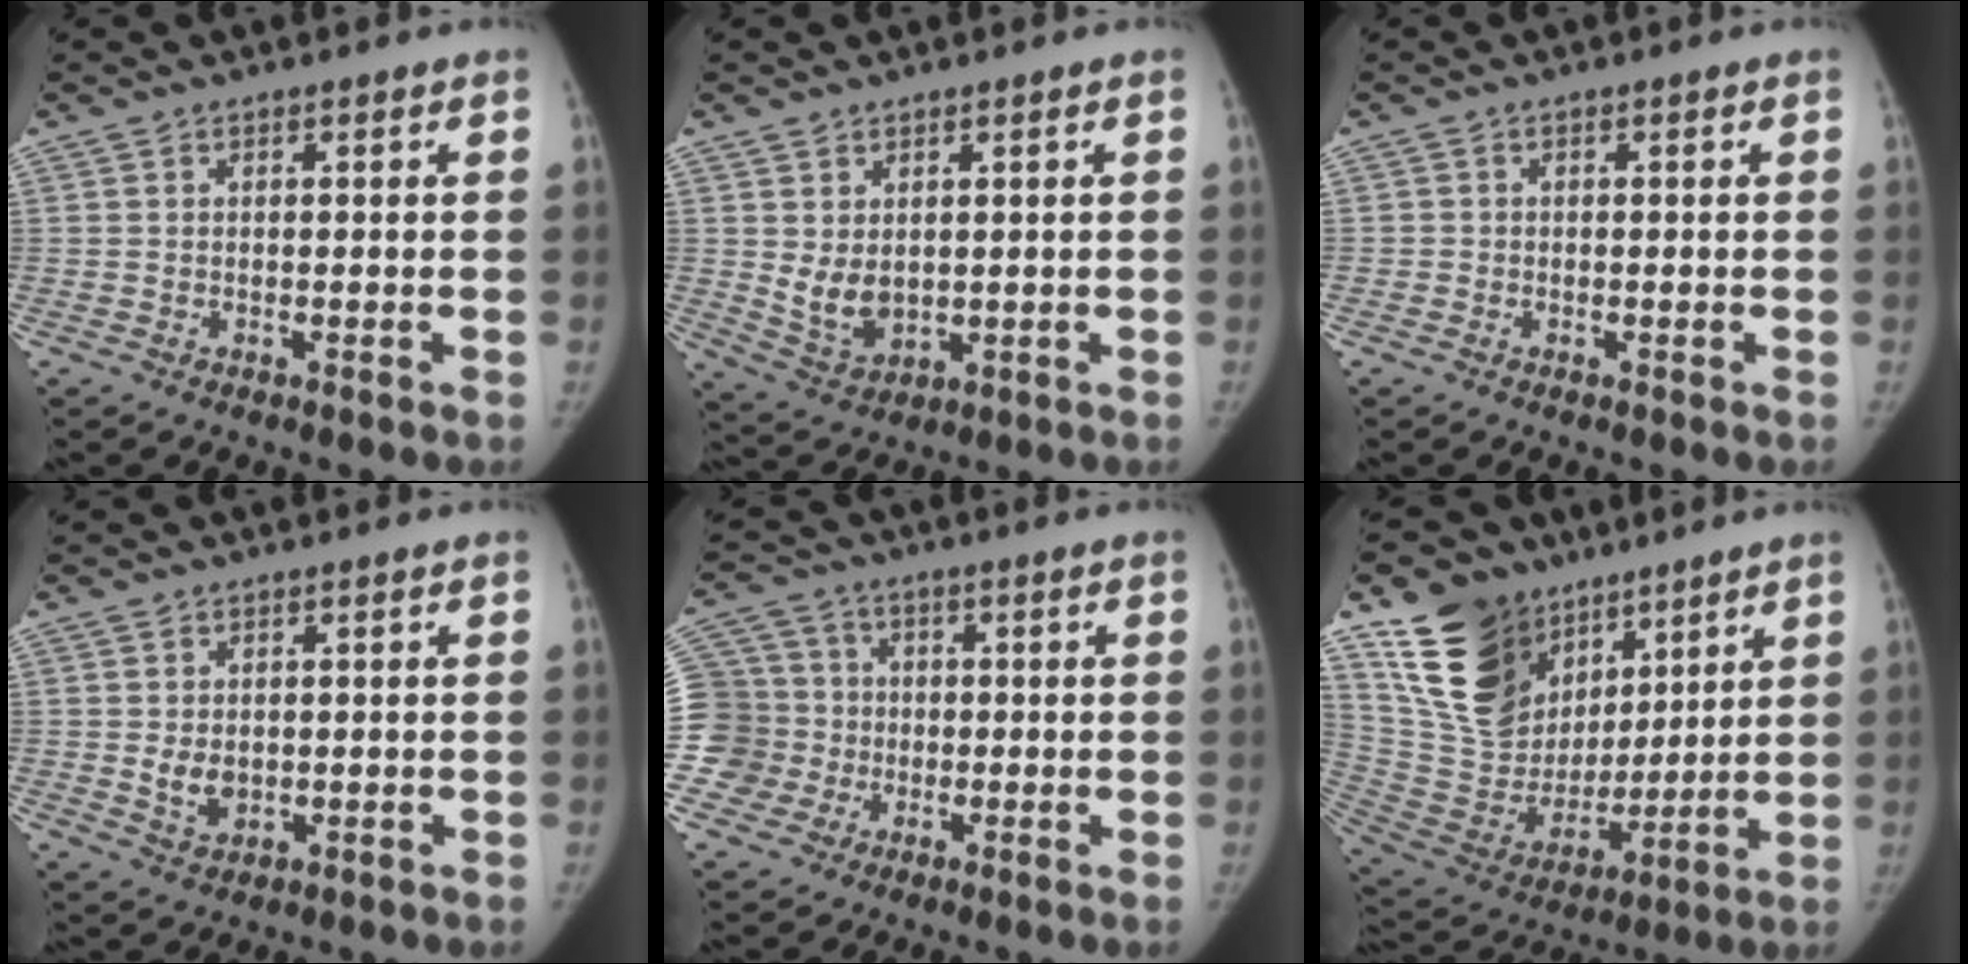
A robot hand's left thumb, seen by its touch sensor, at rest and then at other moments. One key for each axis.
{"total": 5.4, "fx": 0.8, "fy": 3.8, "fz": 3.7, "tx": -0.056, "ty": -0.025, "tz": 0.034}
{"total": 0.7, "fx": -0.2, "fy": 0.7, "fz": 0.0, "tx": 0.005, "ty": 0.005, "tz": -0.006}
{"total": 3.4, "fx": 0.0, "fy": 2.6, "fz": 2.2, "tx": -0.029, "ty": -0.015, "tz": 0.008}
{"total": 11.5, "fx": -1.4, "fy": 11.3, "fz": 1.6, "tx": -0.011, "ty": 0.034, "tz": -0.021}
{"total": 22.8, "fx": 12.7, "fy": 15.4, "fz": 10.9, "tx": -0.162, "ty": -0.050, "tz": 0.245}